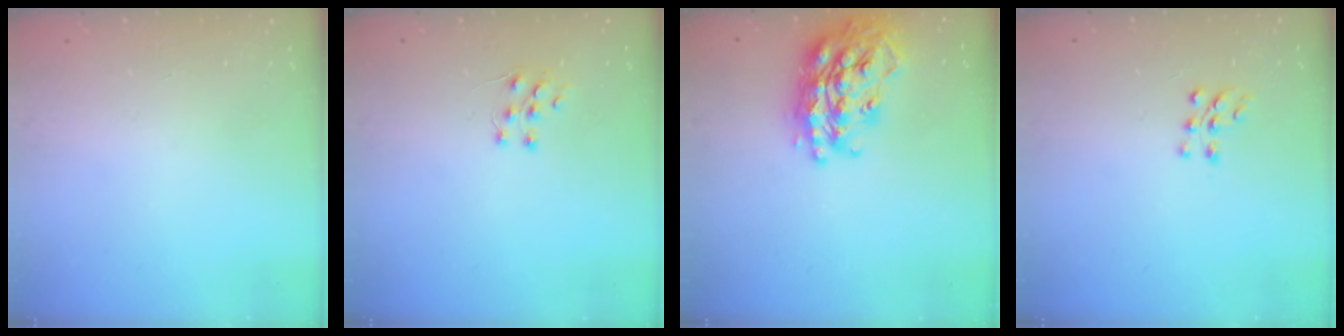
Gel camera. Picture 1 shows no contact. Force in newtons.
{"total": 4.7, "press": 4.7, "slide": 0.3}
{"total": 25.6, "press": 25.5, "slide": 2.2}
{"total": 6.9, "press": 6.8, "slide": 0.6}